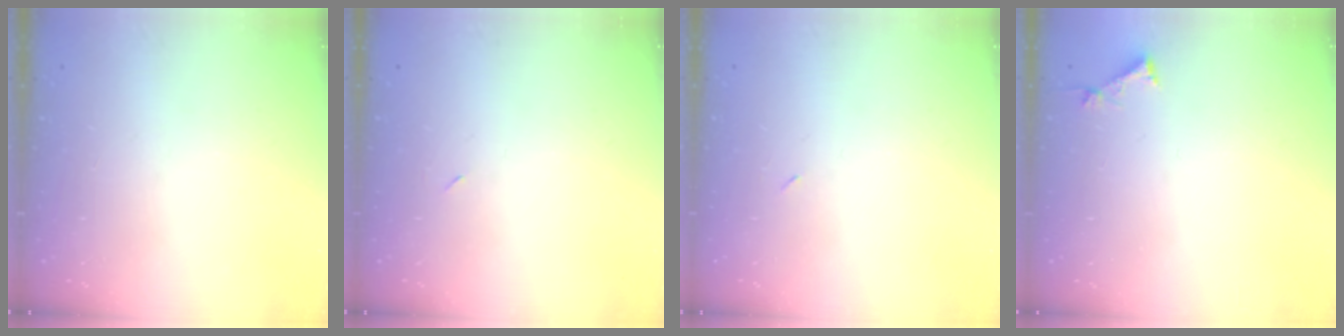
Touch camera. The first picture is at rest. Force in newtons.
{"total": 2.3, "press": 2.0, "slide": 1.2}
{"total": 2.2, "press": 1.8, "slide": 1.2}
{"total": 3.1, "press": 3.1, "slide": 0.3}